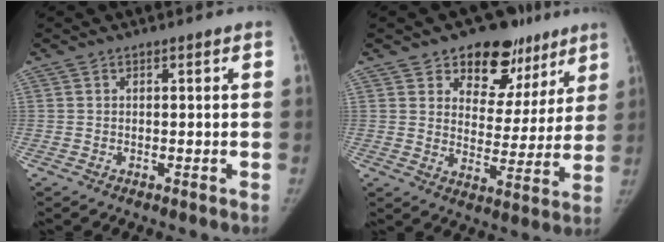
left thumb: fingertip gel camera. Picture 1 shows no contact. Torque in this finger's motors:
{"motor_torque": [0.19, 0.18, 0.13, 0.01, -0.01]}